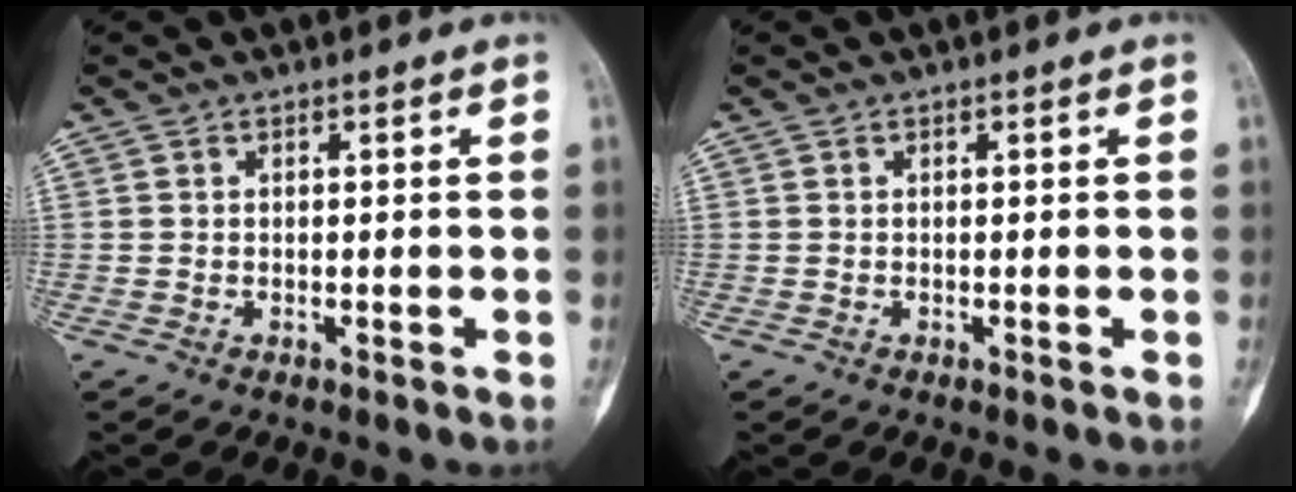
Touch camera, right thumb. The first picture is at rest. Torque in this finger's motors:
{"motor_torque": [0.01, 0.00, 0.00, 0.00, 0.00]}